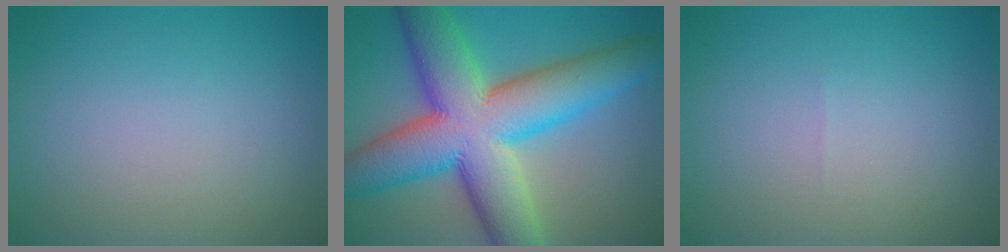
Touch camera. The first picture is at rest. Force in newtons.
{"total": 14.0, "press": 14.0, "slide": 0.5}
{"total": 0.0}